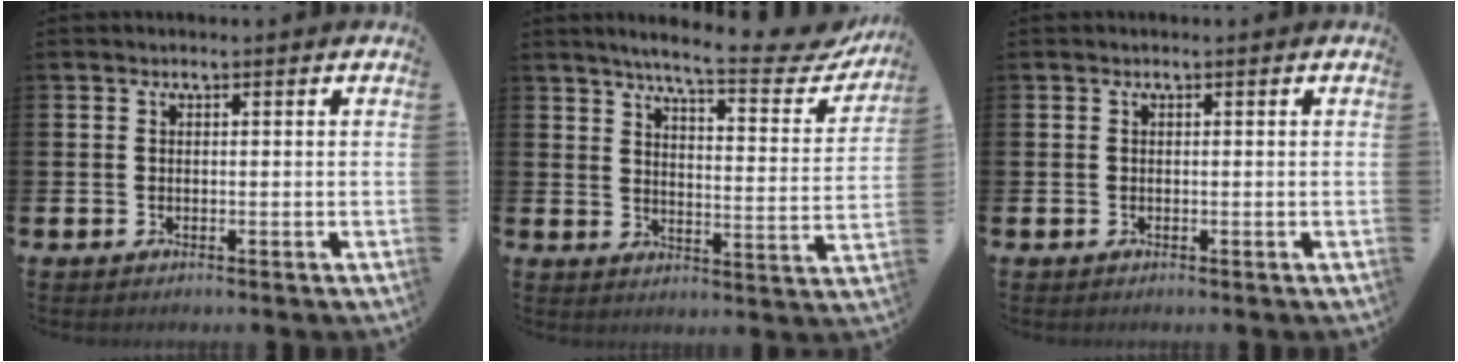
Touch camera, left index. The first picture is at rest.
{"total": 7.6, "force": [6.7, 0.7, 3.5], "torque": [-0.071, -0.050, 0.107]}
{"total": 0.0}